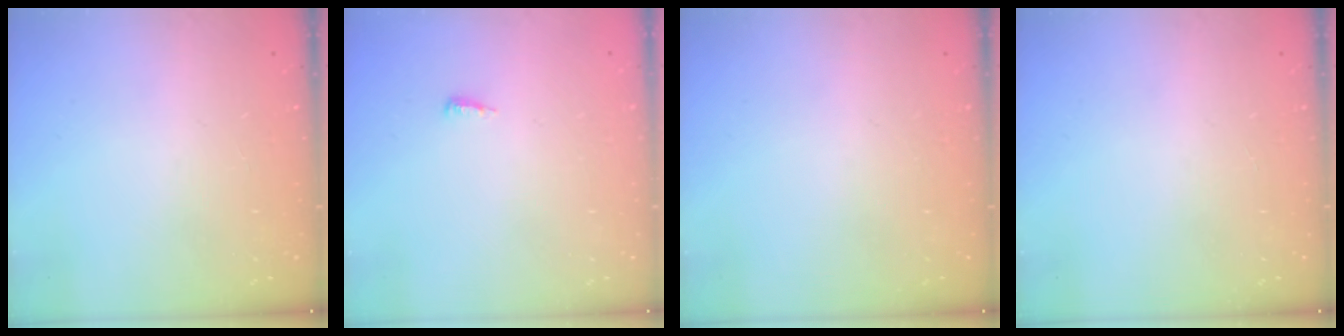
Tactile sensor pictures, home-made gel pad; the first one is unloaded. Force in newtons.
{"total": 3.4, "press": 3.3, "slide": 0.4}
{"total": 0.0}
{"total": 0.0}